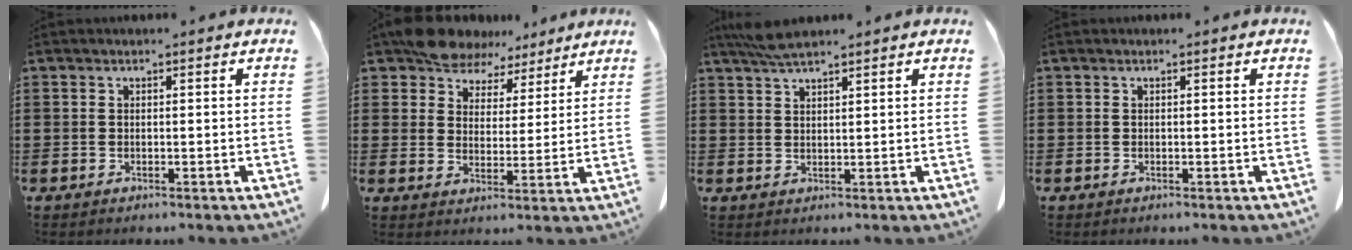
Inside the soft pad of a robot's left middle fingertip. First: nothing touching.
{"total": 7.5, "force": [6.6, 3.4, 1.3], "torque": [-0.052, -0.021, 0.126]}
{"total": 3.6, "force": [2.9, 0.4, 2.1], "torque": [-0.050, 0.001, 0.055]}
{"total": 0.0}